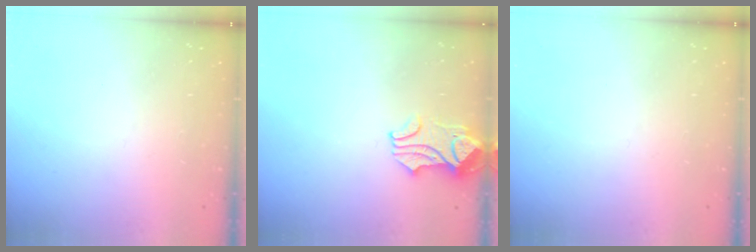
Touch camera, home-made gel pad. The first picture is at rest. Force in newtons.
{"total": 2.1, "press": 1.8, "slide": 1.0}
{"total": 0.0}